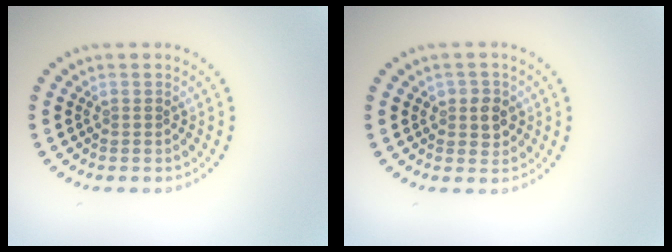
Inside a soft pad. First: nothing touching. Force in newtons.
{"total": 2.0, "press": 1.8, "slide": 0.7}